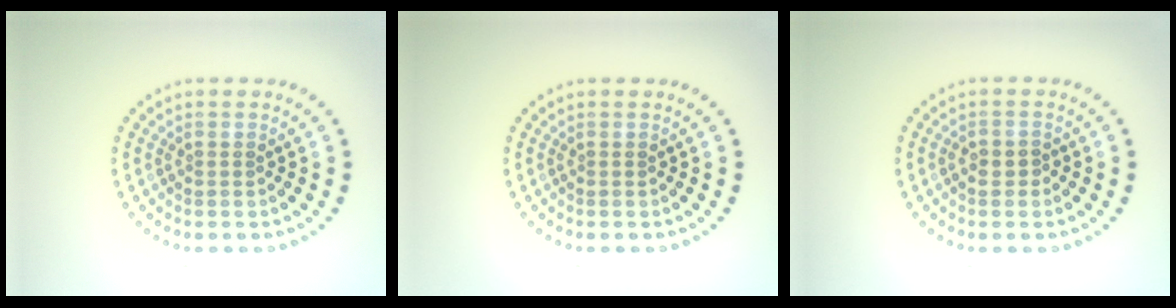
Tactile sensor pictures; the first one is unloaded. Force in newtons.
{"total": 0.0}
{"total": 0.9, "press": 0.8, "slide": 0.3}